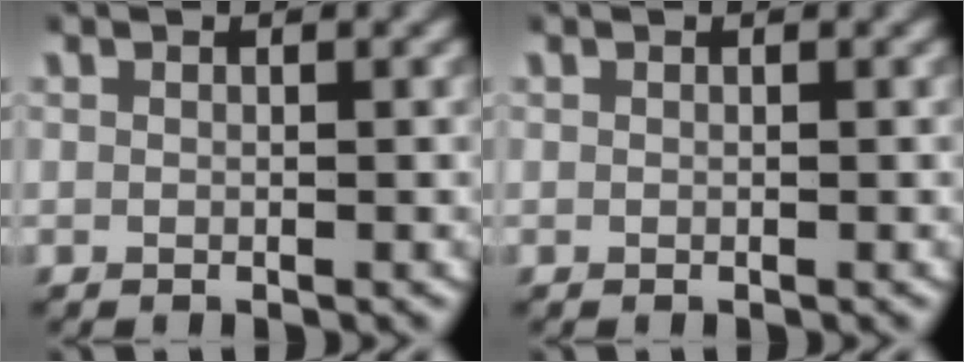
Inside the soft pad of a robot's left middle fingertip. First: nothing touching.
{"total": 0.0}